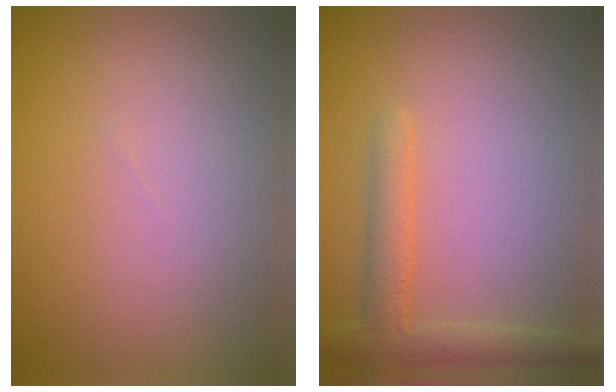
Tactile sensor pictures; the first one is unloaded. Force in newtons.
{"total": 2.8, "press": 2.8, "slide": 0.2}